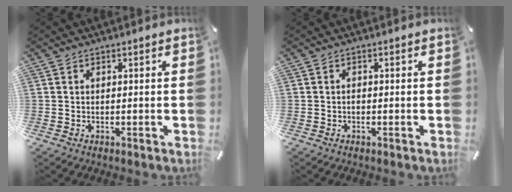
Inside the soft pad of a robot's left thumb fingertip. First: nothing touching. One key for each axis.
{"total": 0.6, "fx": -0.3, "fy": 0.4, "fz": 0.4, "tx": -0.008, "ty": 0.000, "tz": -0.007}